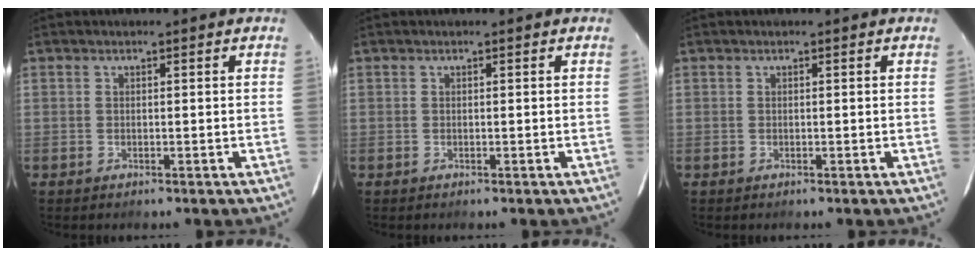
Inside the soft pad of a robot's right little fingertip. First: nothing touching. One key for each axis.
{"total": 0.0}
{"total": 0.0}